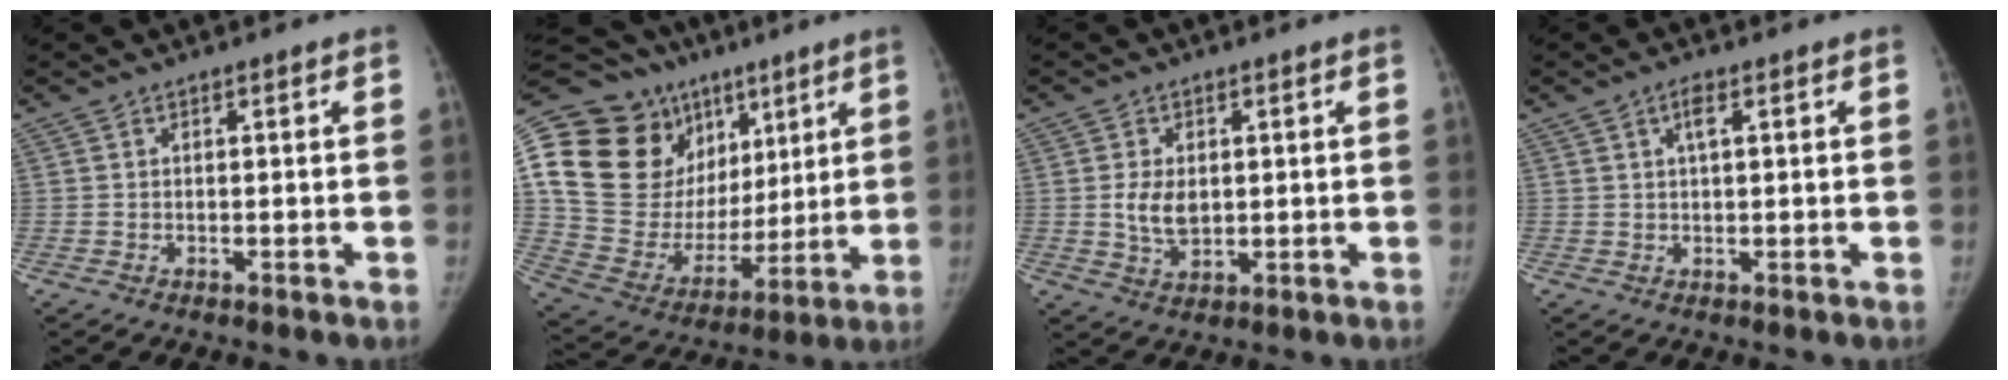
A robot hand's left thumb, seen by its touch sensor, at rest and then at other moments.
{"total": 28.9, "force": [11.5, 20.1, 17.3], "torque": [-0.259, 0.022, 0.216]}
{"total": 5.8, "force": [0.5, 3.8, 4.3], "torque": [-0.070, -0.007, 0.018]}
{"total": 2.7, "force": [1.1, 1.2, 2.1], "torque": [-0.034, 0.002, 0.020]}